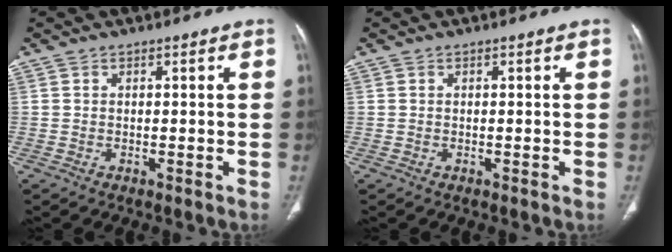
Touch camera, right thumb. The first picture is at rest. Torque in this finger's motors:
{"motor_torque": [0.01, 0.00, -0.05, 0.03, 0.01]}